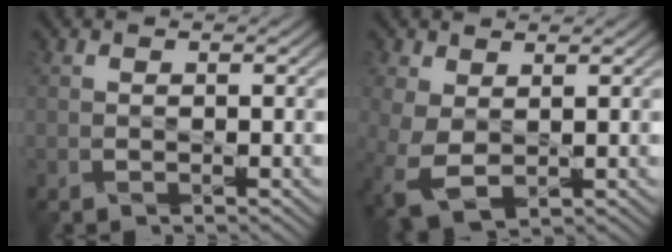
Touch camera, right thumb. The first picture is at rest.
{"total": 4.7, "force": [-0.7, 2.8, 3.7], "torque": [-0.107, -0.007, -0.015]}